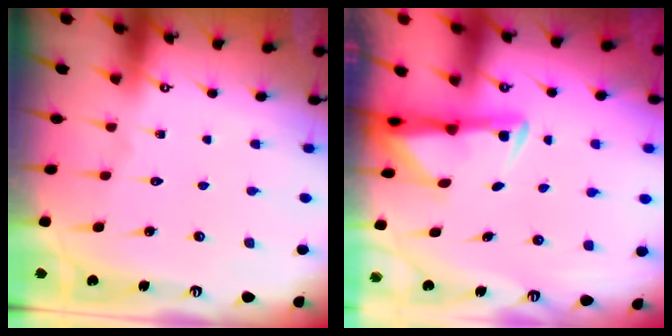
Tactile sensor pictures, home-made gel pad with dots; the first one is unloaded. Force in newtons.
{"total": 2.7, "press": 2.6, "slide": 0.5}